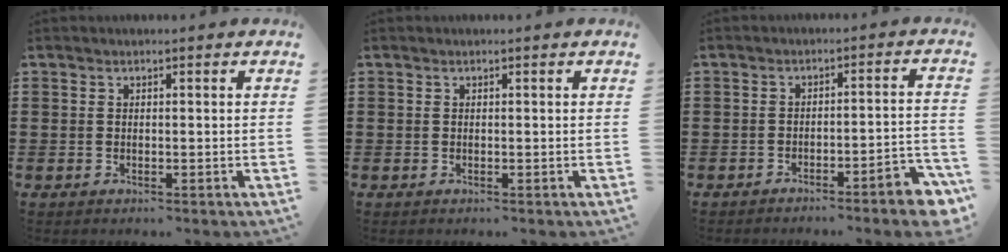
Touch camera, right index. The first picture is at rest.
{"total": 0.0}
{"total": 4.1, "force": [-3.5, 0.0, 2.2], "torque": [-0.038, -0.008, -0.066]}